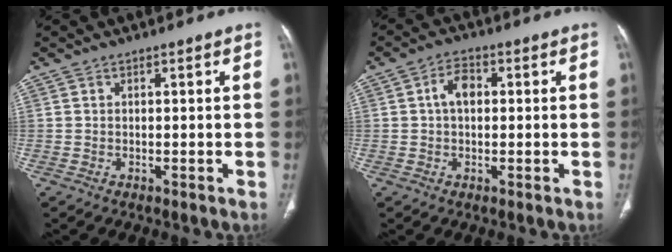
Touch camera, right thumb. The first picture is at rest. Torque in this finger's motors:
{"motor_torque": [-0.23, 0.17, 0.62, 0.16, 0.07]}